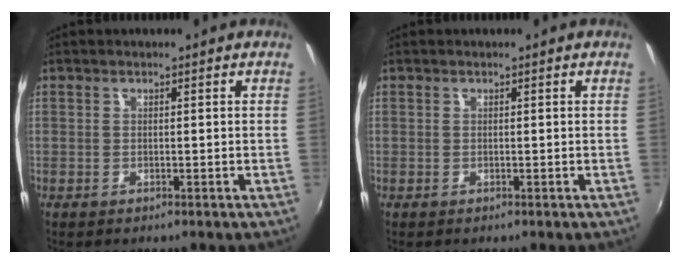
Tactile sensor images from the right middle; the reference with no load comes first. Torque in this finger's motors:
{"motor_torque": [-0.05, 0.05, 0.00, 0.00]}